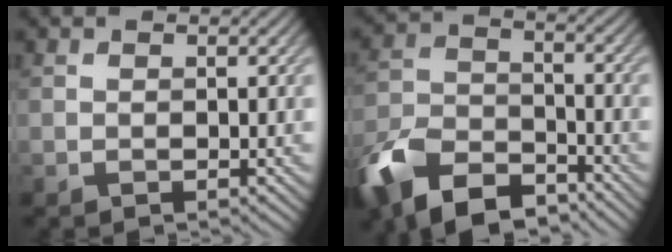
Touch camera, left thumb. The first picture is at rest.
{"total": 13.1, "force": [-9.1, 6.5, 6.9], "torque": [-0.163, -0.025, -0.174]}